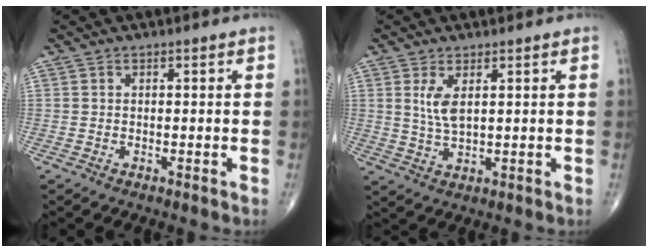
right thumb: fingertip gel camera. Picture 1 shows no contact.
{"total": 4.4, "force": [1.5, 1.7, 3.8], "torque": [-0.075, -0.012, 0.038]}